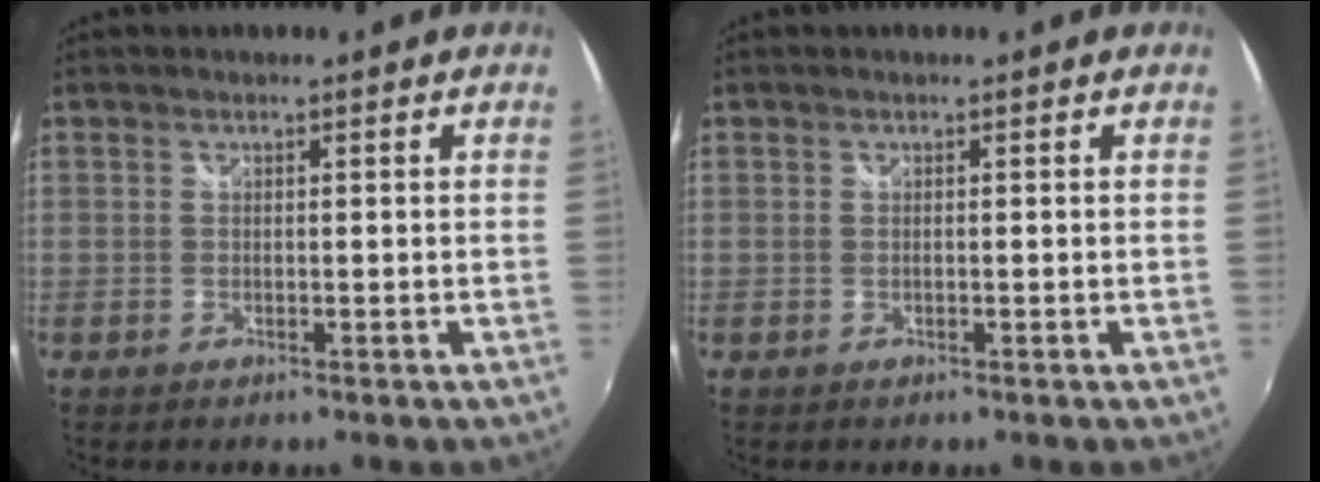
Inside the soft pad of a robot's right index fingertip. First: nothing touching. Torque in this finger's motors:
{"motor_torque": [0.32, 0.33, 0.01, 0.01]}